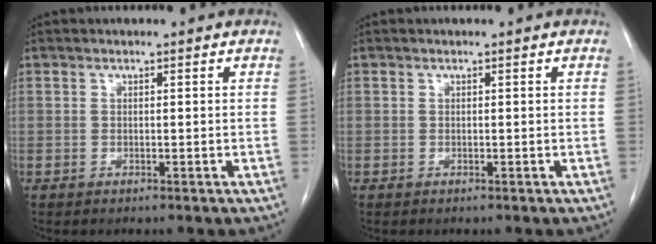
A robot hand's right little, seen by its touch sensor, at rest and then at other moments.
{"total": 0.0}